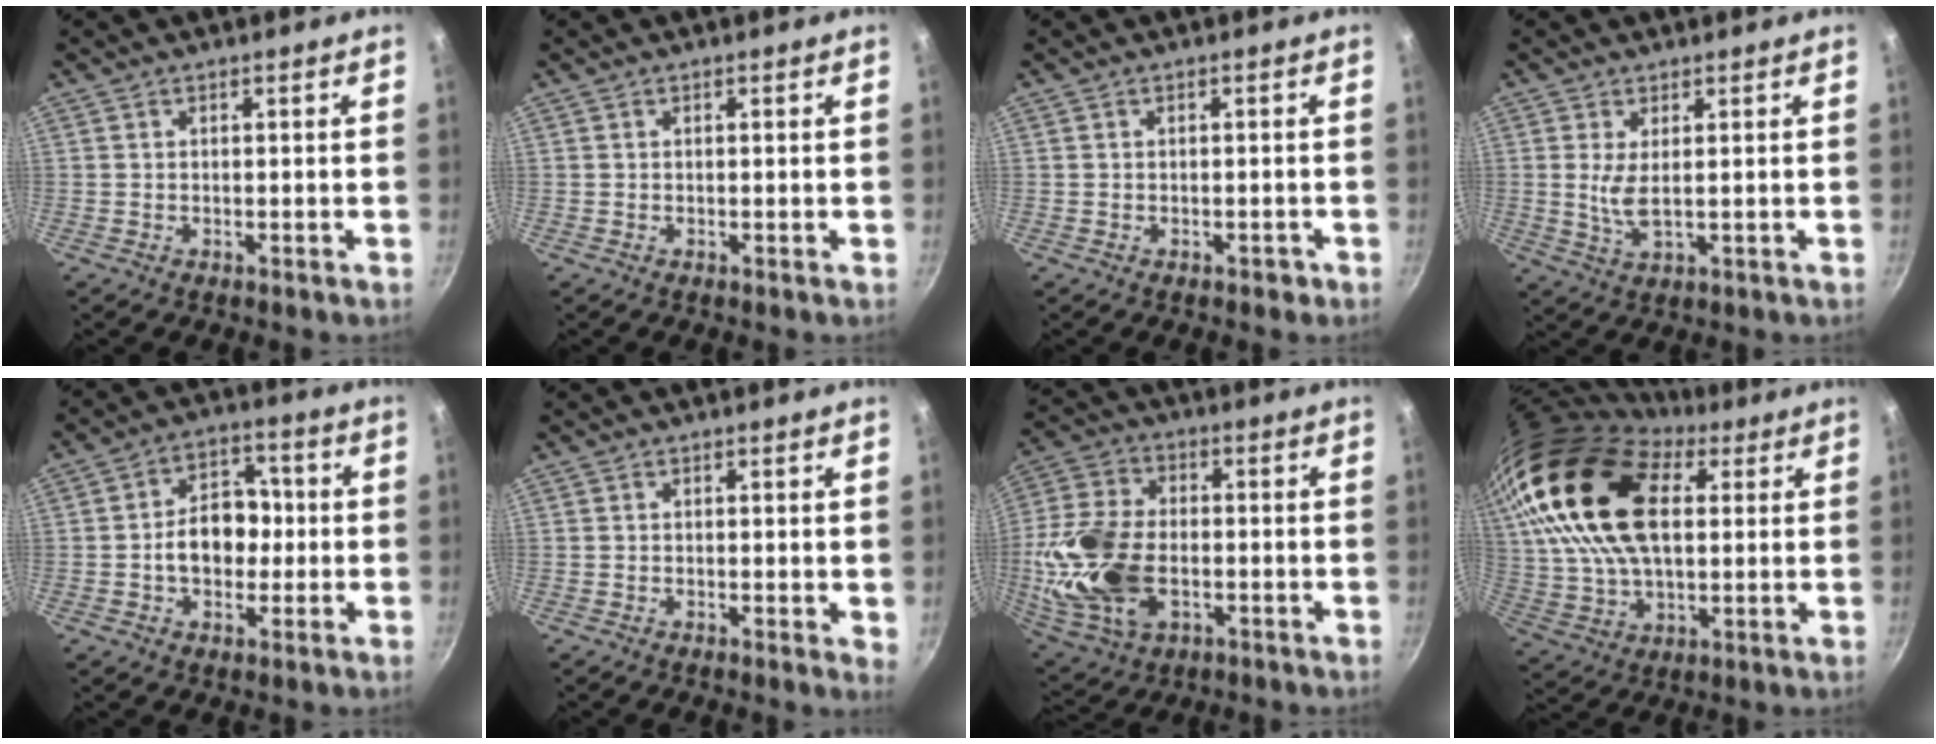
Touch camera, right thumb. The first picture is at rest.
{"total": 0.0}
{"total": 1.0, "force": [-0.6, 0.7, 0.5], "torque": [0.001, 0.014, 0.000]}
{"total": 4.5, "force": [0.8, 1.7, 4.1], "torque": [-0.086, -0.010, 0.019]}
{"total": 10.3, "force": [-0.8, 7.6, 6.9], "torque": [-0.061, 0.023, -0.022]}
{"total": 1.7, "force": [0.3, 0.5, 1.6], "torque": [-0.015, -0.005, 0.002]}
{"total": 19.1, "force": [-2.7, 12.3, 14.4], "torque": [-0.294, 0.016, -0.047]}
{"total": 24.7, "force": [7.8, 14.6, 18.2], "torque": [-0.321, -0.011, 0.136]}